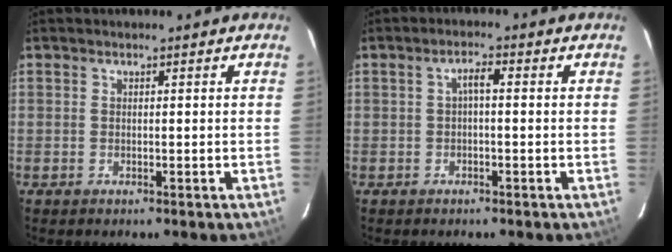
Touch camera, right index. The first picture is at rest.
{"total": 1.9, "force": [-0.1, 0.2, 1.9], "torque": [-0.038, 0.008, -0.003]}